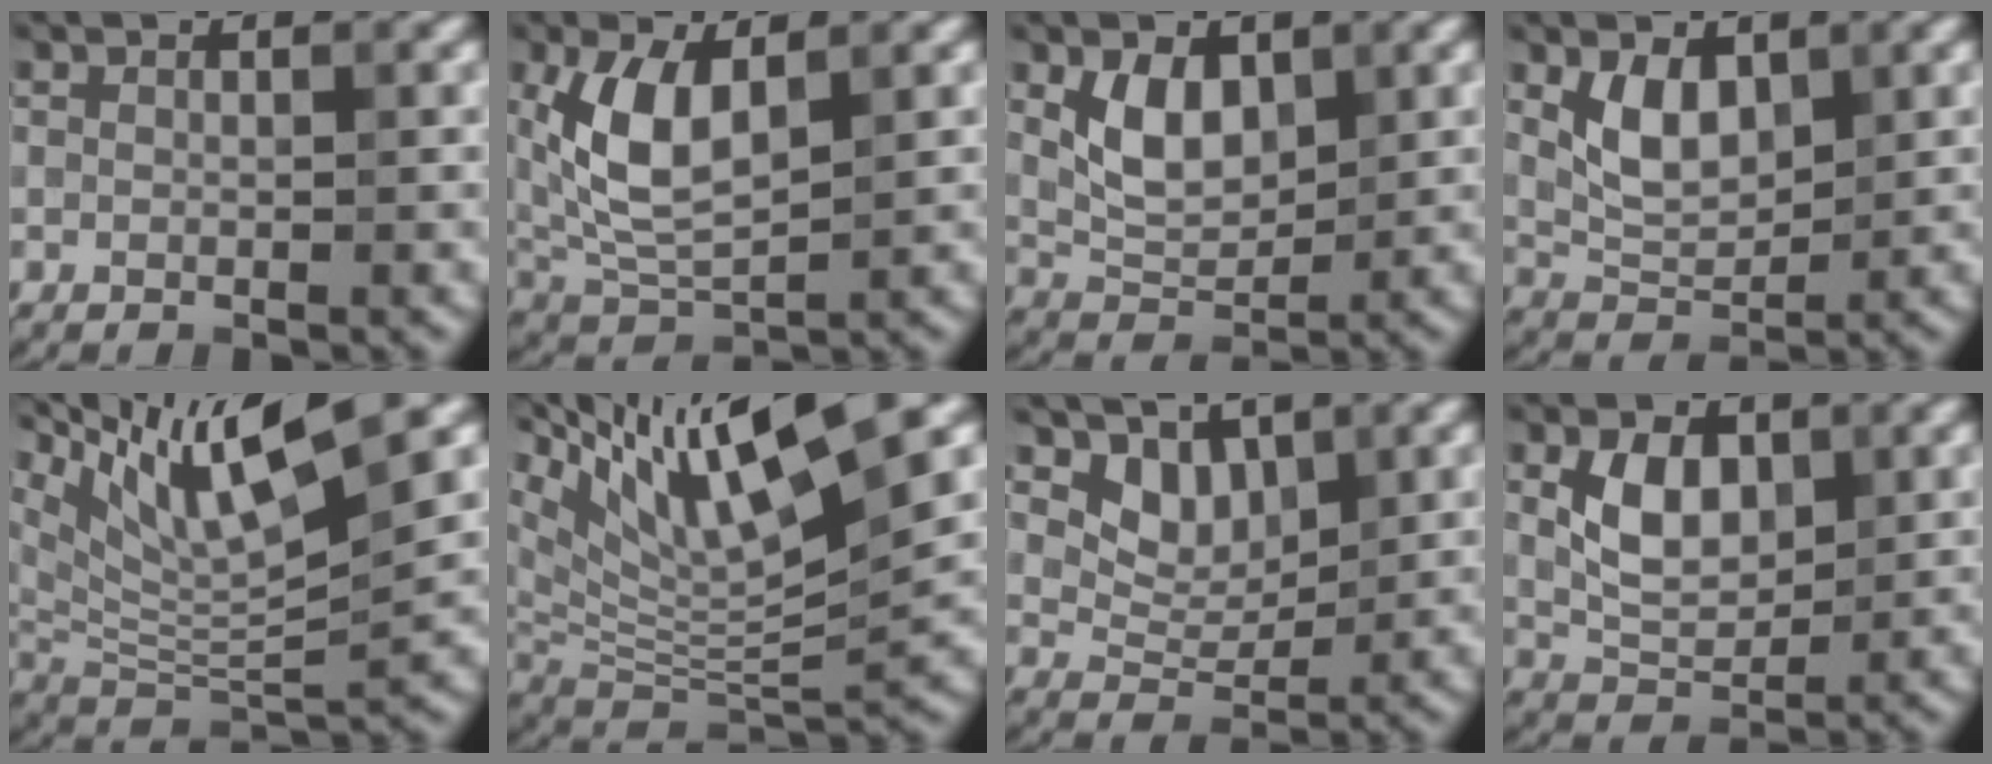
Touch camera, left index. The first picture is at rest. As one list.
[{"total": 6.0, "force": [1.4, 2.8, 5.2], "torque": [-0.121, -0.004, 0.032]}, {"total": 3.9, "force": [1.2, 2.4, 2.9], "torque": [-0.060, -0.006, 0.027]}, {"total": 3.6, "force": [1.3, 2.0, 2.7], "torque": [-0.056, -0.006, 0.029]}, {"total": 10.9, "force": [6.3, 1.9, 8.7], "torque": [-0.160, 0.005, 0.119]}, {"total": 13.5, "force": [7.4, 2.9, 10.9], "torque": [-0.212, 0.014, 0.146]}, {"total": 3.2, "force": [1.8, 2.1, 1.6], "torque": [-0.038, -0.020, 0.034]}, {"total": 4.3, "force": [0.9, 2.7, 3.3], "torque": [-0.069, -0.002, 0.018]}]